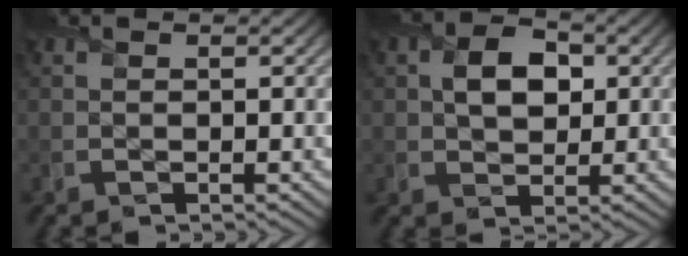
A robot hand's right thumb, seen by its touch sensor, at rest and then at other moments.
{"total": 4.9, "force": [1.0, 3.4, 3.3], "torque": [-0.062, 0.001, 0.011]}